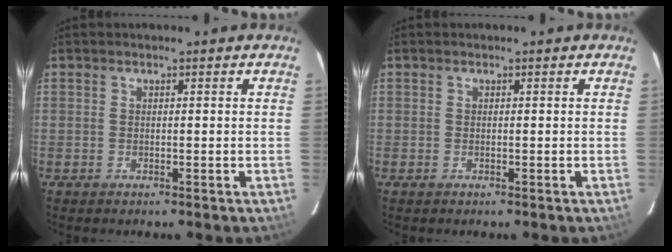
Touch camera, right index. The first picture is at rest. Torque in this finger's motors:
{"motor_torque": [0.14, -0.04, 0.09, 0.01]}